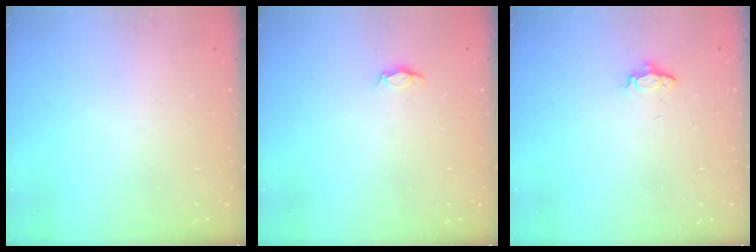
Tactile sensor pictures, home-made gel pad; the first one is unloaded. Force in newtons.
{"total": 2.2, "press": 2.2, "slide": 0.3}
{"total": 3.5, "press": 3.5, "slide": 0.4}